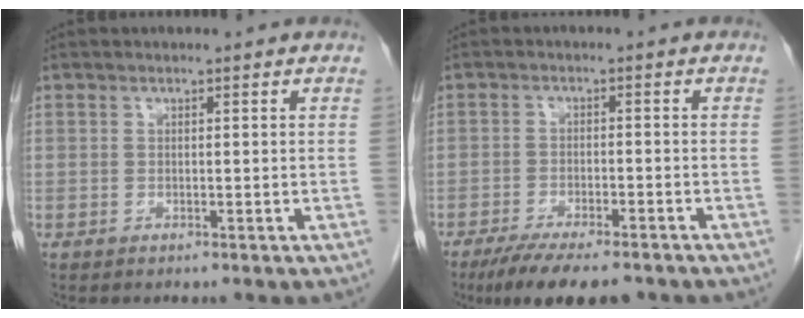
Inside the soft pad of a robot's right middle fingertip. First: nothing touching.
{"total": 10.1, "force": [-7.9, 2.5, 5.8], "torque": [-0.089, -0.016, -0.121]}